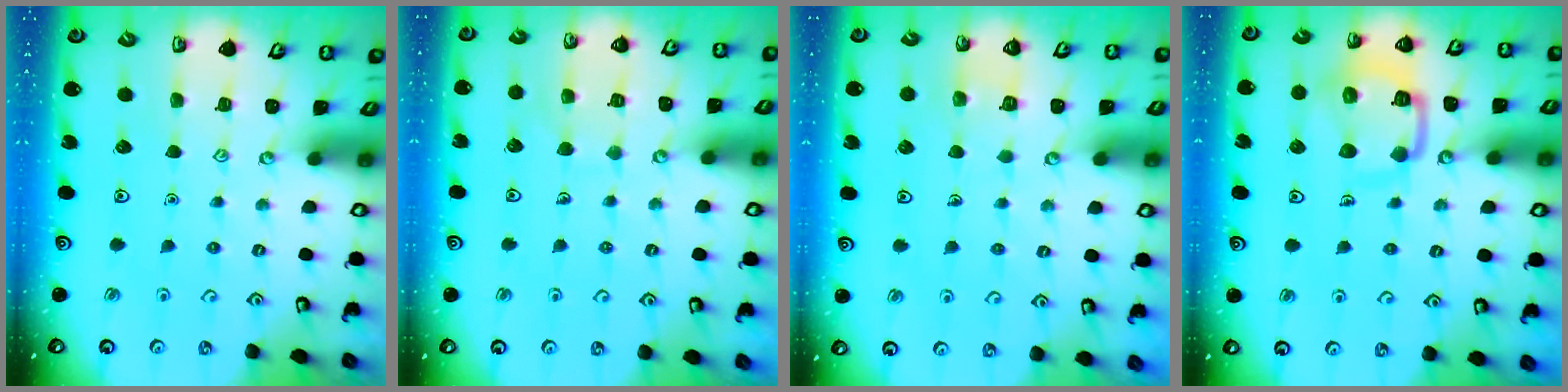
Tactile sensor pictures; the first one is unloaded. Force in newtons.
{"total": 4.9, "press": 4.9, "slide": 0.4}
{"total": 2.9, "press": 2.9, "slide": 0.2}
{"total": 16.5, "press": 16.5, "slide": 1.6}